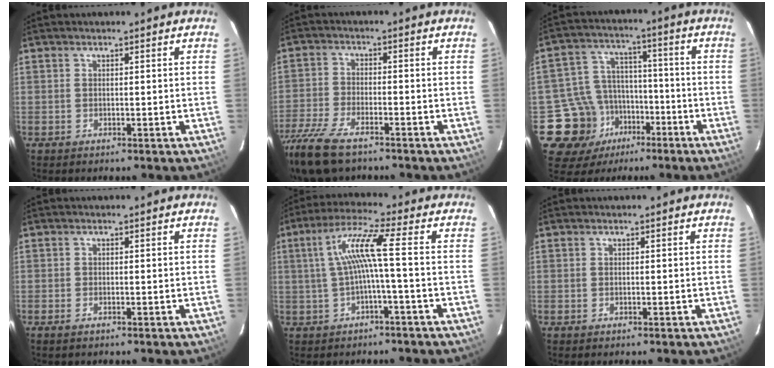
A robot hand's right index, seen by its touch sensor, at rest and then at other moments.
{"total": 13.0, "force": [-10.0, 4.1, 7.2], "torque": [-0.178, -0.040, -0.194]}
{"total": 12.7, "force": [-6.4, 10.3, 3.5], "torque": [-0.099, 0.034, -0.092]}
{"total": 1.0, "force": [-0.7, 0.3, 0.6], "torque": [-0.013, -0.002, -0.014]}
{"total": 7.6, "force": [-0.8, -0.7, 7.5], "torque": [-0.157, 0.010, -0.005]}
{"total": 0.0}